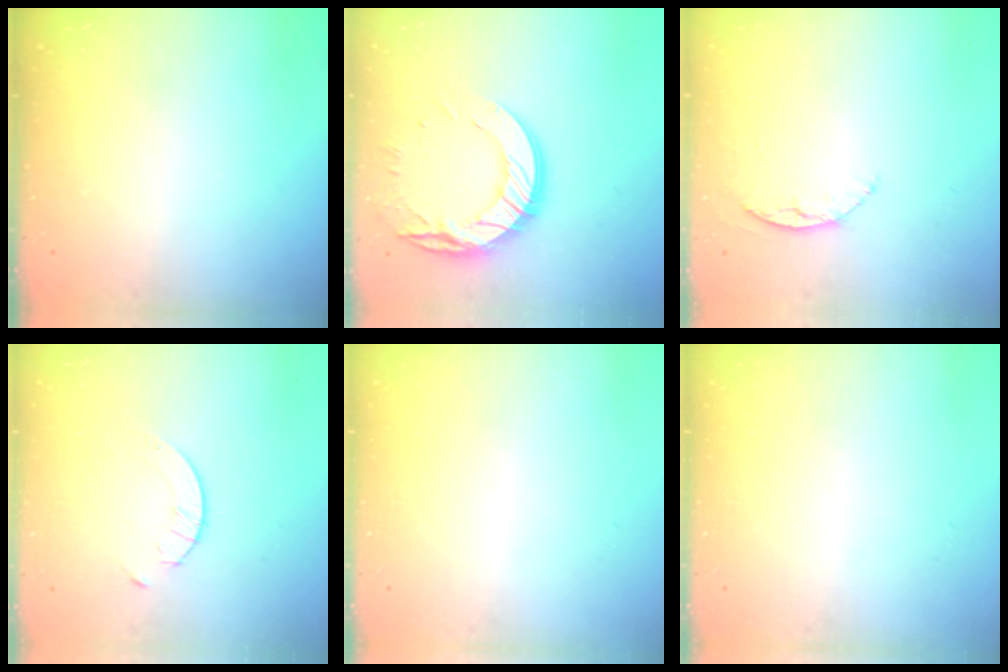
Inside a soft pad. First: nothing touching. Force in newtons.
{"total": 17.2, "press": 17.1, "slide": 1.3}
{"total": 5.6, "press": 5.6, "slide": 0.6}
{"total": 1.7, "press": 1.7, "slide": 0.2}
{"total": 0.0}
{"total": 0.0}